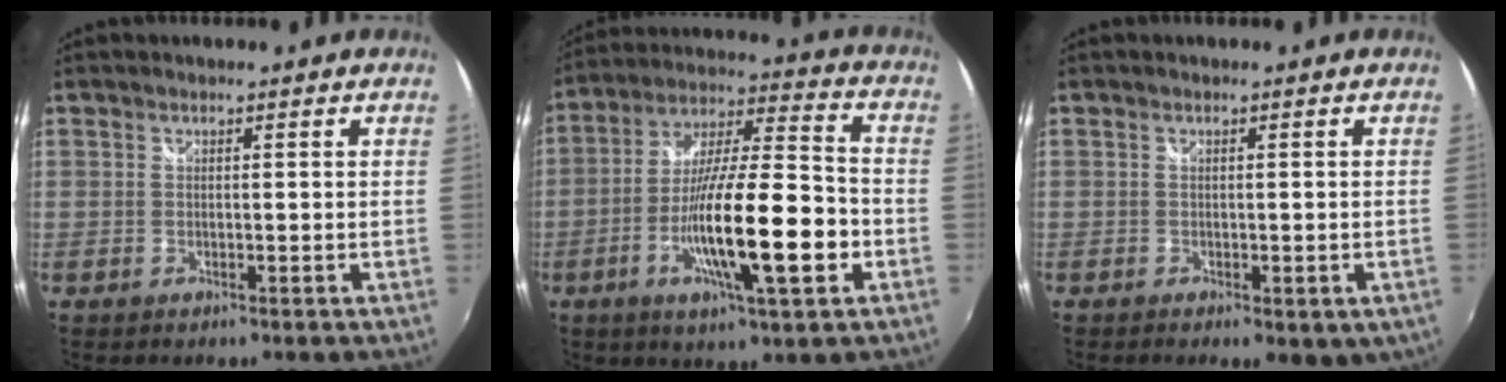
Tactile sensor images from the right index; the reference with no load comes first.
{"total": 18.8, "force": [-6.0, 3.0, 17.5], "torque": [-0.317, -0.008, -0.101]}
{"total": 6.8, "force": [-3.5, 2.9, 5.0], "torque": [-0.077, -0.032, -0.043]}